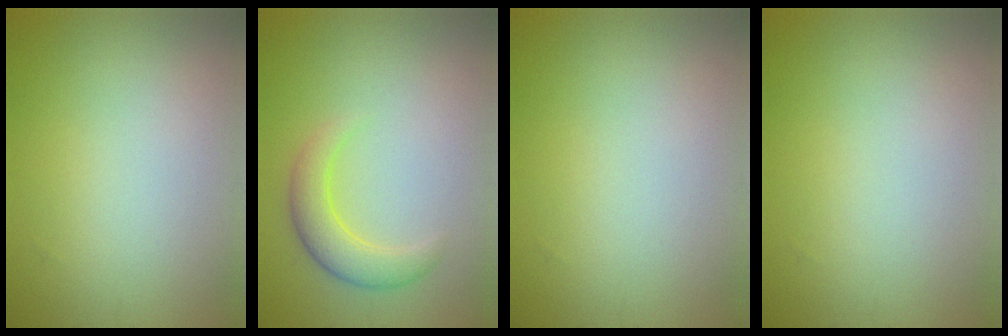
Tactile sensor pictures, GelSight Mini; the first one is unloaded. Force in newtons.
{"total": 2.9, "press": 2.9, "slide": 0.1}
{"total": 0.0}
{"total": 0.0}